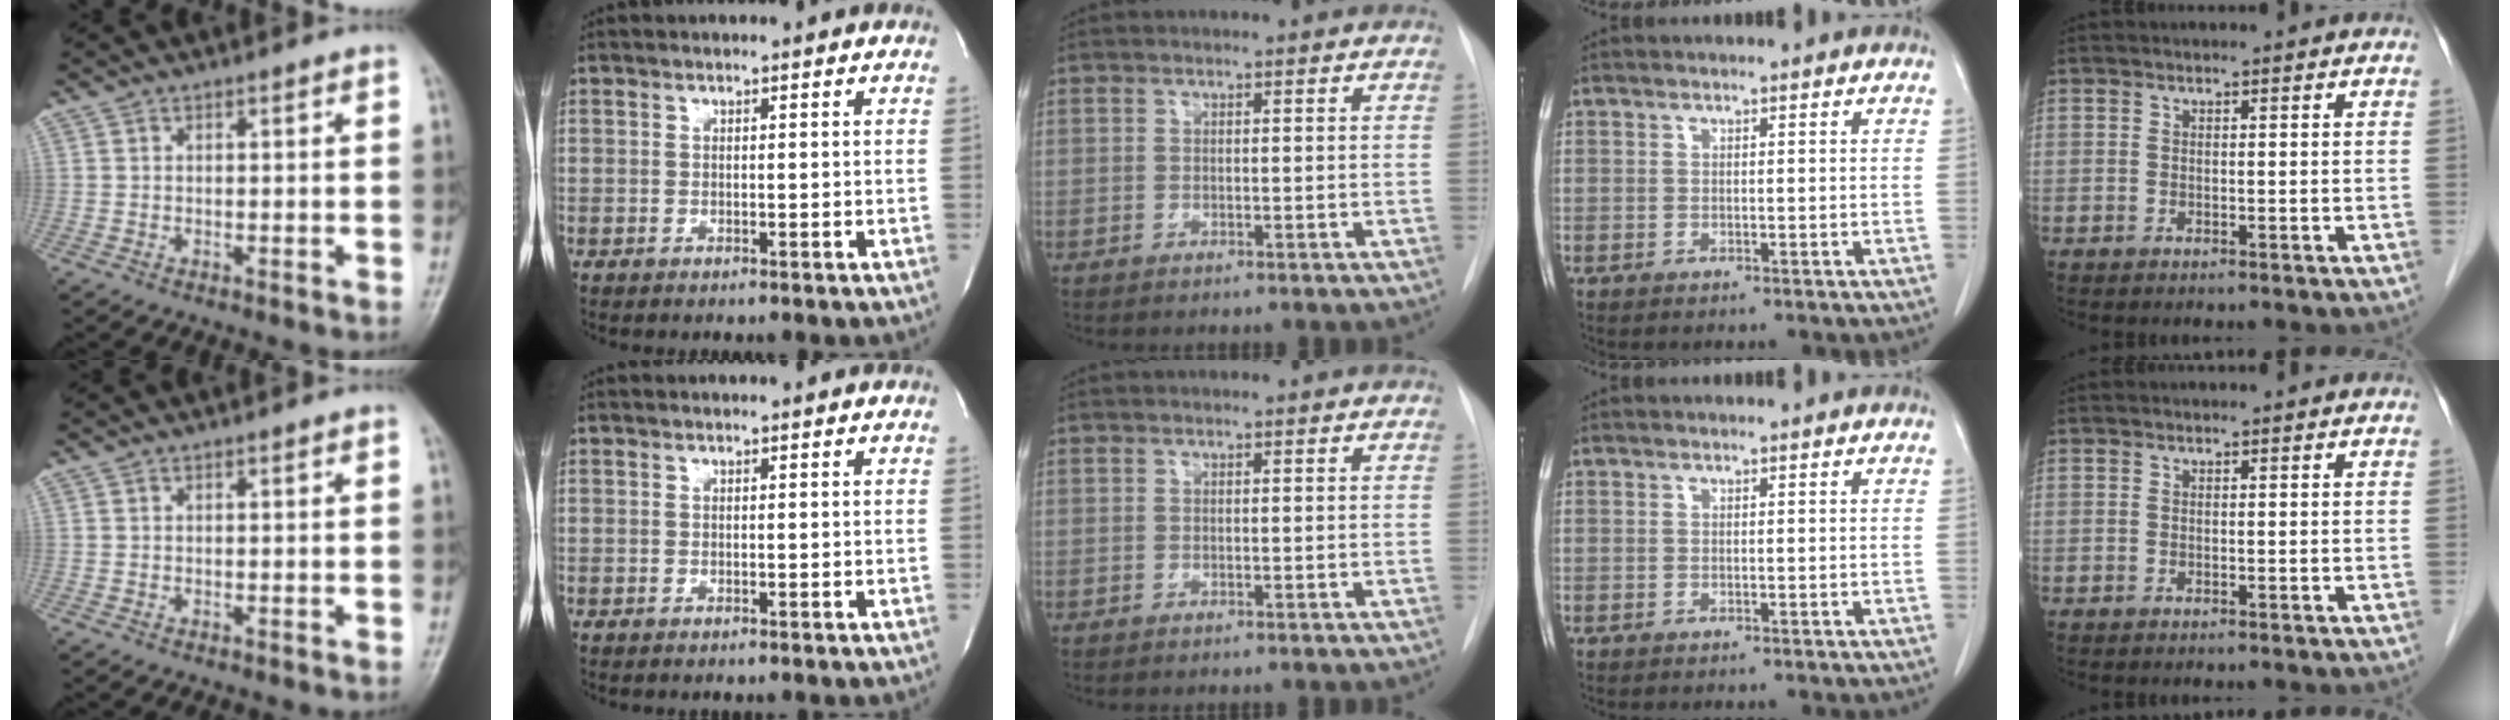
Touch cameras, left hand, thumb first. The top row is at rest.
{}